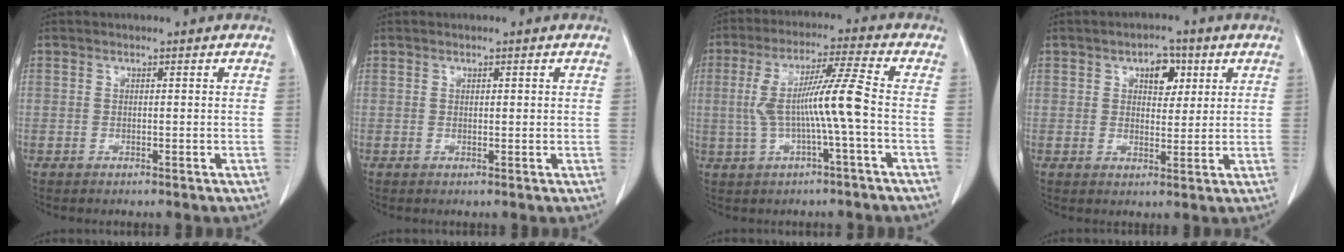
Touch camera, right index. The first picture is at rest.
{"total": 0.7, "force": [0.3, 0.2, 0.5], "torque": [-0.008, -0.001, 0.005]}
{"total": 9.4, "force": [-1.0, -0.6, 9.3], "torque": [-0.181, 0.017, -0.017]}
{"total": 4.8, "force": [2.1, 2.7, 3.3], "torque": [-0.047, 0.011, 0.032]}